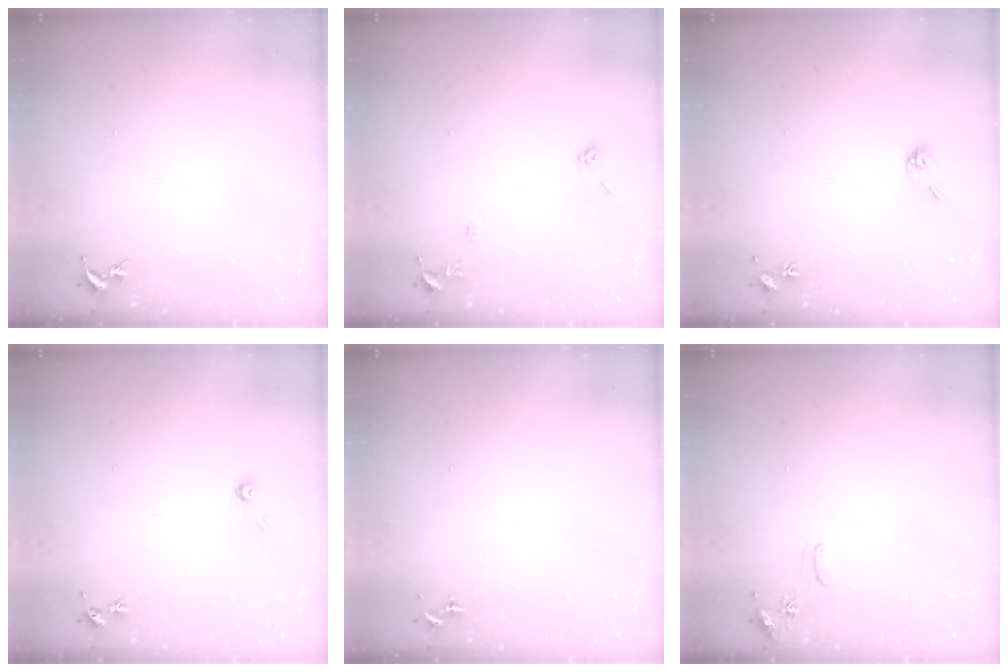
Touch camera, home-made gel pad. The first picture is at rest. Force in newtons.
{"total": 7.2, "press": 7.2, "slide": 0.8}
{"total": 5.8, "press": 5.3, "slide": 2.3}
{"total": 3.9, "press": 3.9, "slide": 0.5}
{"total": 0.0}
{"total": 8.1, "press": 8.1, "slide": 0.7}